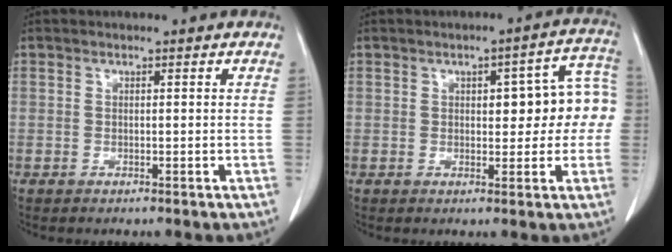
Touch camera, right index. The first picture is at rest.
{"total": 9.2, "force": [0.8, 3.5, 8.4], "torque": [-0.092, 0.042, 0.011]}